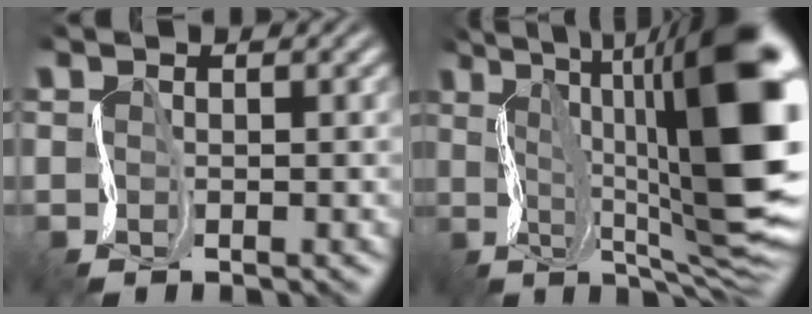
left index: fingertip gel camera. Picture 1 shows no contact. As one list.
[{"total": 16.8, "force": [2.8, 5.2, 15.7], "torque": [-0.233, 0.024, 0.057]}]